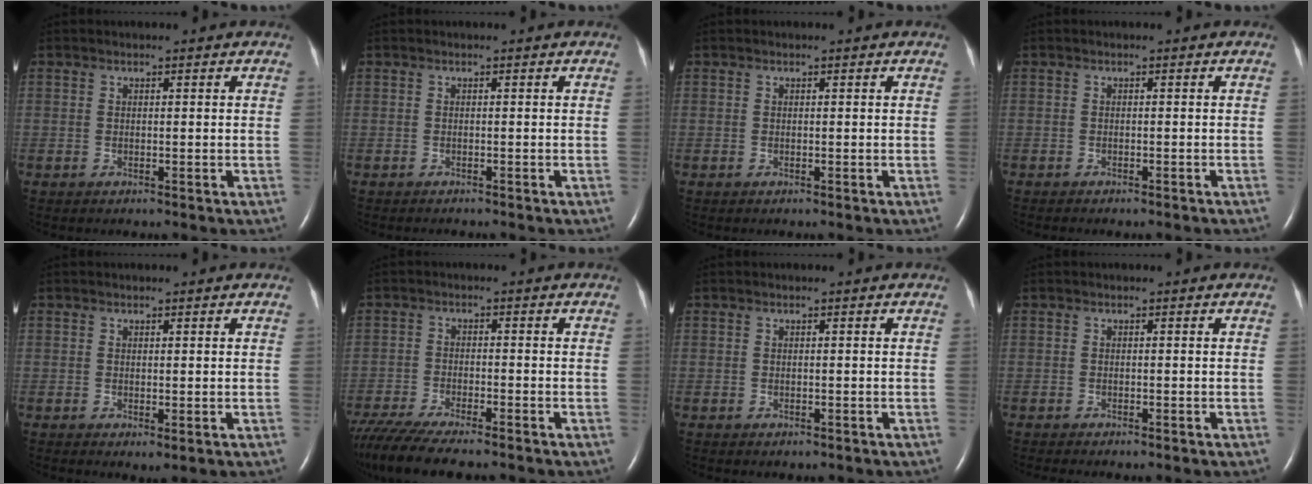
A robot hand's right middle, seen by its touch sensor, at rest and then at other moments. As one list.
[{"total": 1.3, "force": [-1.2, 0.2, 0.6], "torque": [-0.014, -0.006, -0.010]}, {"total": 0.0}, {"total": 3.8, "force": [-3.2, 0.7, 1.8], "torque": [-0.026, -0.006, -0.034]}, {"total": 1.1, "force": [0.1, 0.4, 1.0], "torque": [-0.019, -0.005, 0.008]}, {"total": 11.7, "force": [-9.9, 1.5, 6.1], "torque": [-0.101, -0.023, -0.156]}, {"total": 0.6, "force": [-0.4, 0.4, 0.2], "torque": [-0.007, 0.001, -0.002]}, {"total": 2.2, "force": [-1.8, 0.4, 1.2], "torque": [-0.019, -0.005, -0.016]}]